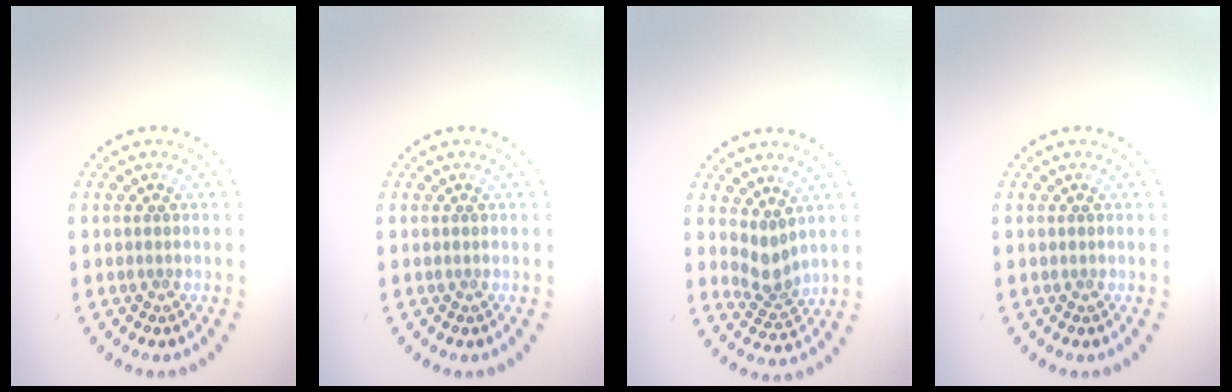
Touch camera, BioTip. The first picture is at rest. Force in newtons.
{"total": 0.0}
{"total": 2.4, "press": 1.8, "slide": 1.6}
{"total": 0.0}